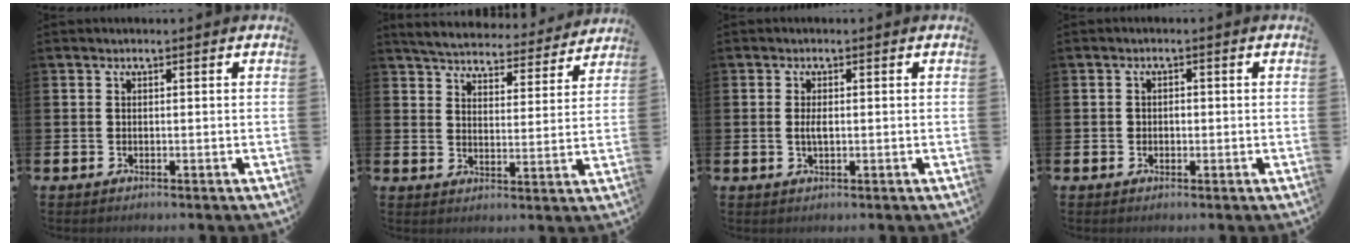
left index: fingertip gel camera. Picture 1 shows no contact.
{"total": 5.2, "force": [5.1, 0.7, 0.7], "torque": [-0.033, -0.040, 0.086]}
{"total": 2.2, "force": [0.0, 0.9, 2.1], "torque": [-0.037, 0.000, -0.002]}
{"total": 1.1, "force": [-0.1, 0.9, 0.5], "torque": [-0.008, 0.006, -0.004]}